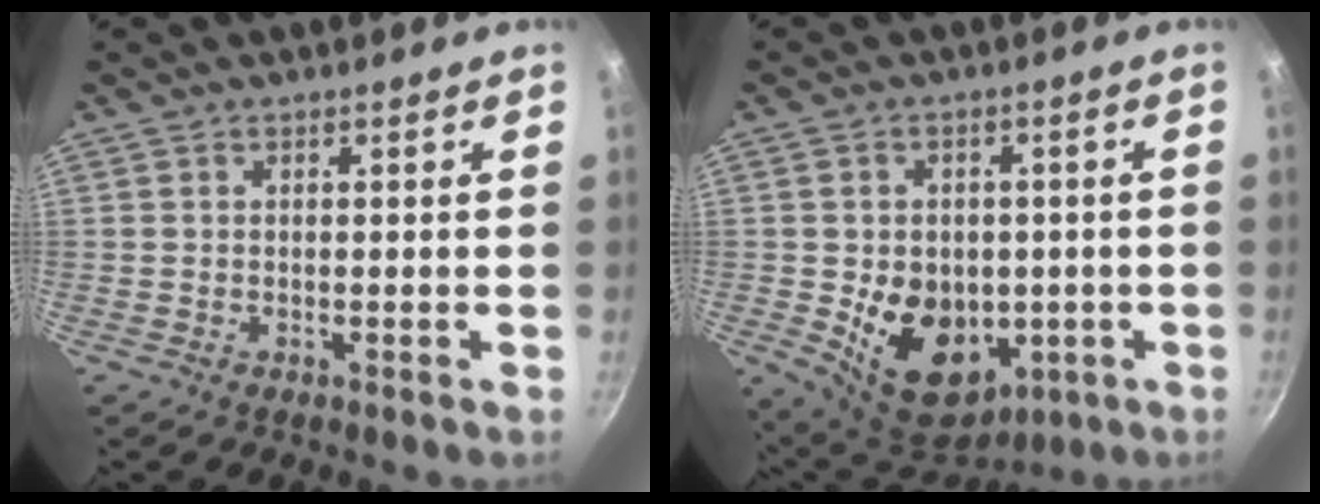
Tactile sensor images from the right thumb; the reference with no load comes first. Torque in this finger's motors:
{"motor_torque": [-0.42, 0.90, 0.42, -0.41, 0.31]}